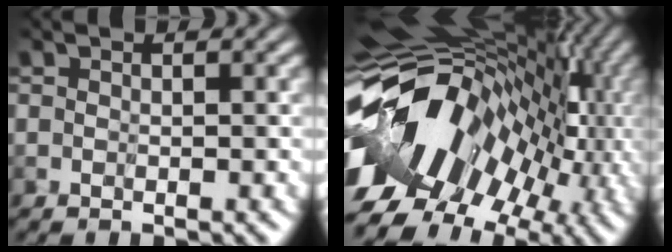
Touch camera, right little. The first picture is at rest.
{"total": 14.9, "force": [-1.0, 9.7, 11.3], "torque": [-0.174, 0.006, -0.009]}